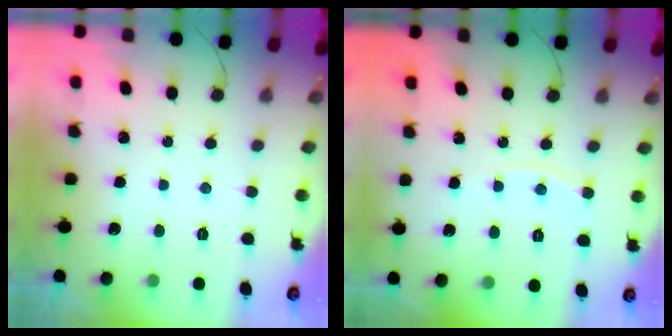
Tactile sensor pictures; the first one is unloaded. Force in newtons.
{"total": 3.3, "press": 3.2, "slide": 0.6}